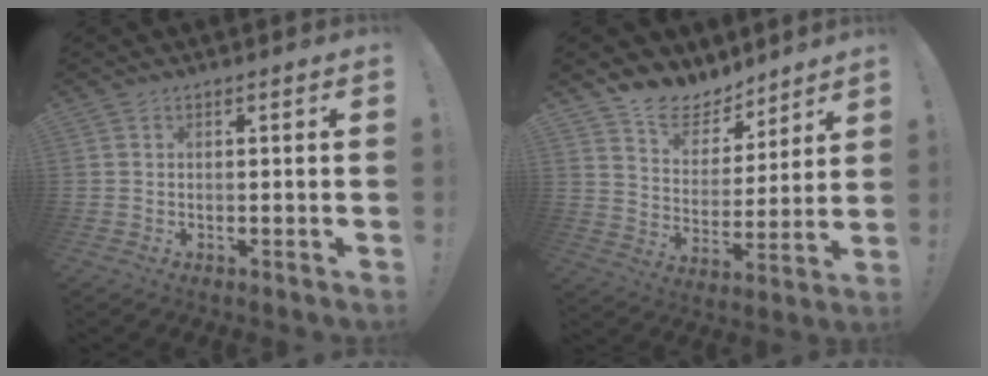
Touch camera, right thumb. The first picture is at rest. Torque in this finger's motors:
{"motor_torque": [-0.47, 0.64, 0.64, 0.70, 0.00]}